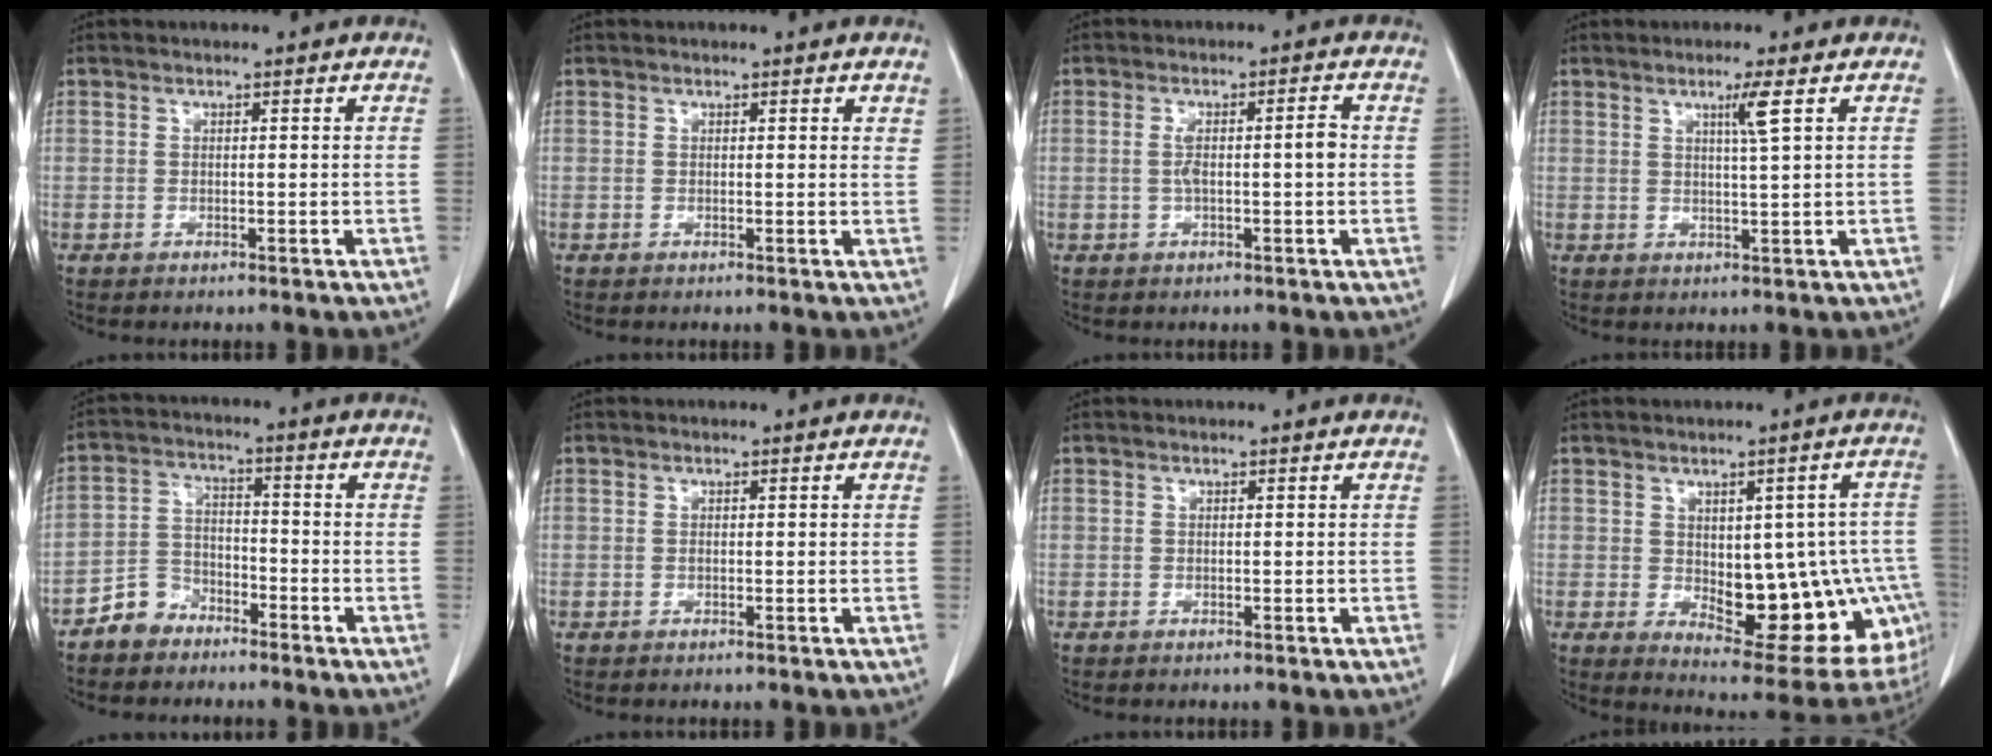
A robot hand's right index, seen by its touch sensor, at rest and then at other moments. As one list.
[{"total": 1.3, "force": [0.9, 0.4, 0.7], "torque": [-0.006, -0.001, 0.007]}, {"total": 4.3, "force": [-0.1, 0.5, 4.3], "torque": [-0.081, 0.012, 0.001]}, {"total": 3.1, "force": [1.4, -0.8, 2.7], "torque": [-0.050, -0.006, 0.027]}, {"total": 5.6, "force": [-4.2, 3.5, 0.7], "torque": [-0.010, 0.008, -0.083]}, {"total": 0.0}, {"total": 0.0}, {"total": 18.7, "force": [-2.7, 8.6, 16.3], "torque": [-0.149, 0.019, -0.007]}]